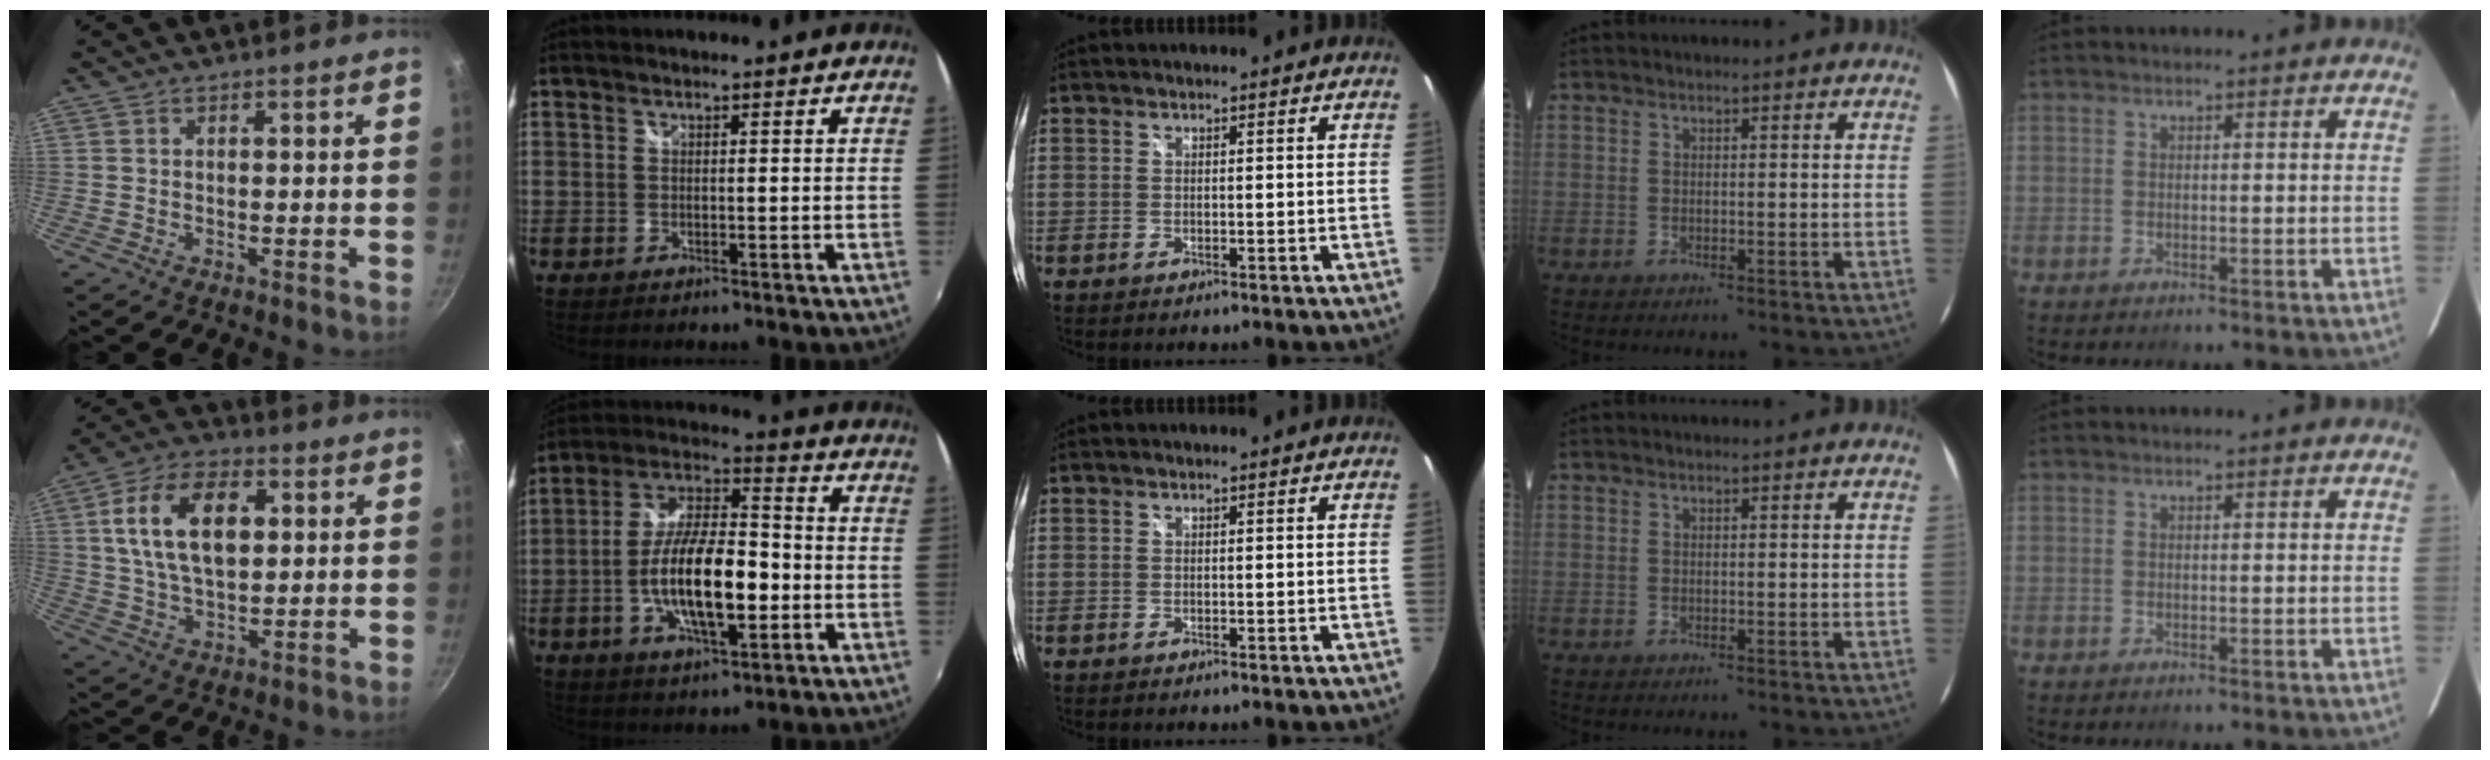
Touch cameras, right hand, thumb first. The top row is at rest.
{"thumb": {"total": 15.4, "force": [3.3, 9.1, 12.0], "torque": [-0.197, 0.006, 0.054]}, "index": {"total": 16.1, "force": [-3.7, 5.8, 14.5], "torque": [-0.276, 0.005, -0.066]}}